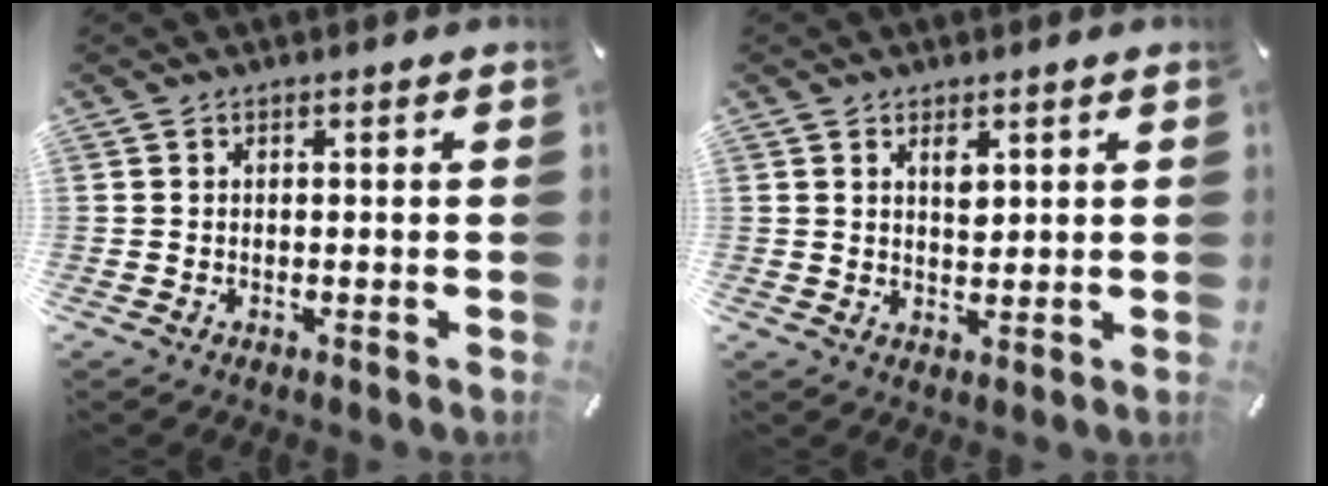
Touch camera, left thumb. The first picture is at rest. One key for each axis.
{"total": 3.0, "fx": 1.5, "fy": 1.7, "fz": 1.9, "tx": -0.026, "ty": -0.005, "tz": 0.023}